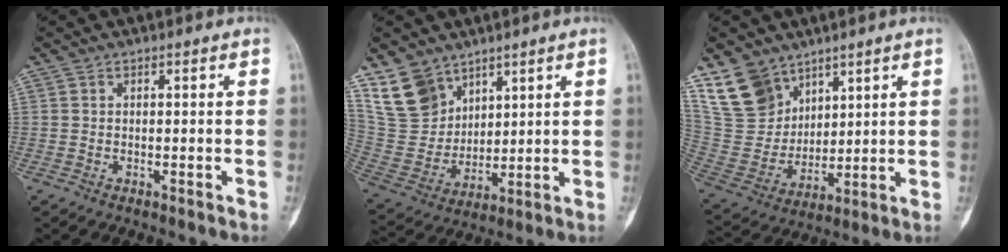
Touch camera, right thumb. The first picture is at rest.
{"total": 12.0, "force": [8.2, 7.9, 3.8], "torque": [-0.053, -0.046, 0.184]}
{"total": 13.4, "force": [9.1, 8.7, 4.5], "torque": [-0.062, -0.047, 0.201]}